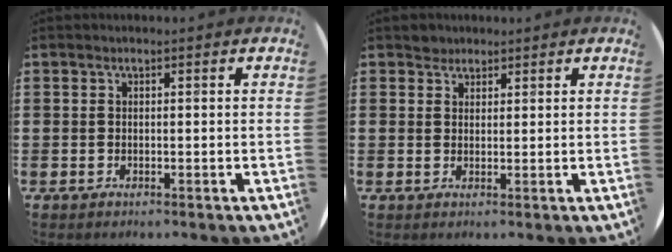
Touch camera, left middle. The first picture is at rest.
{"total": 1.7, "force": [1.5, 0.7, -0.1], "torque": [0.007, -0.001, 0.029]}